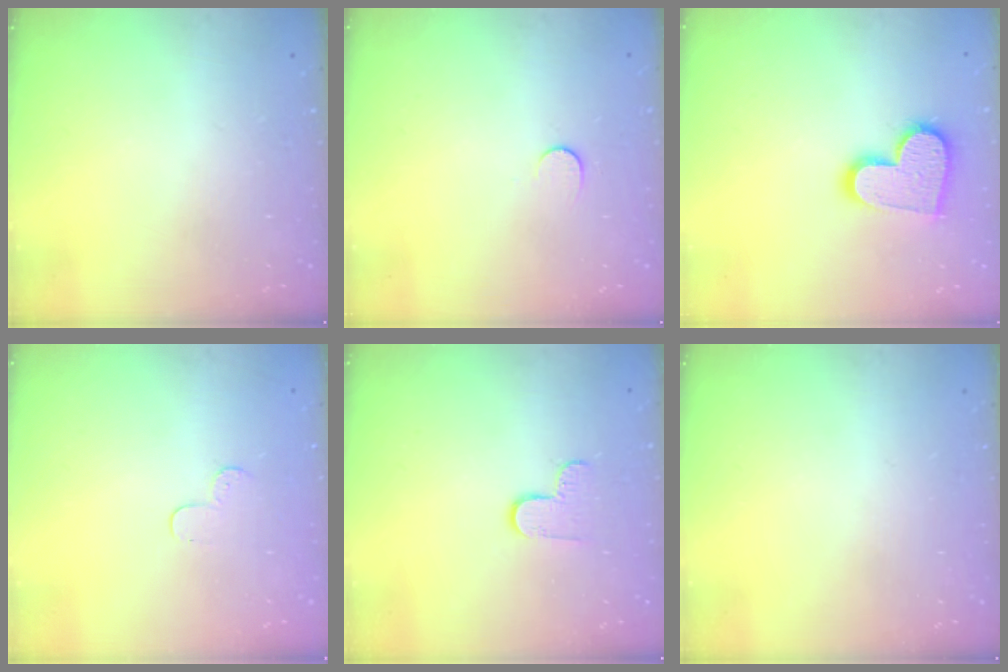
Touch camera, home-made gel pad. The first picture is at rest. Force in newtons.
{"total": 5.2, "press": 5.2, "slide": 0.5}
{"total": 13.8, "press": 13.8, "slide": 1.1}
{"total": 3.2, "press": 3.2, "slide": 0.3}
{"total": 5.1, "press": 5.0, "slide": 0.5}
{"total": 0.0}